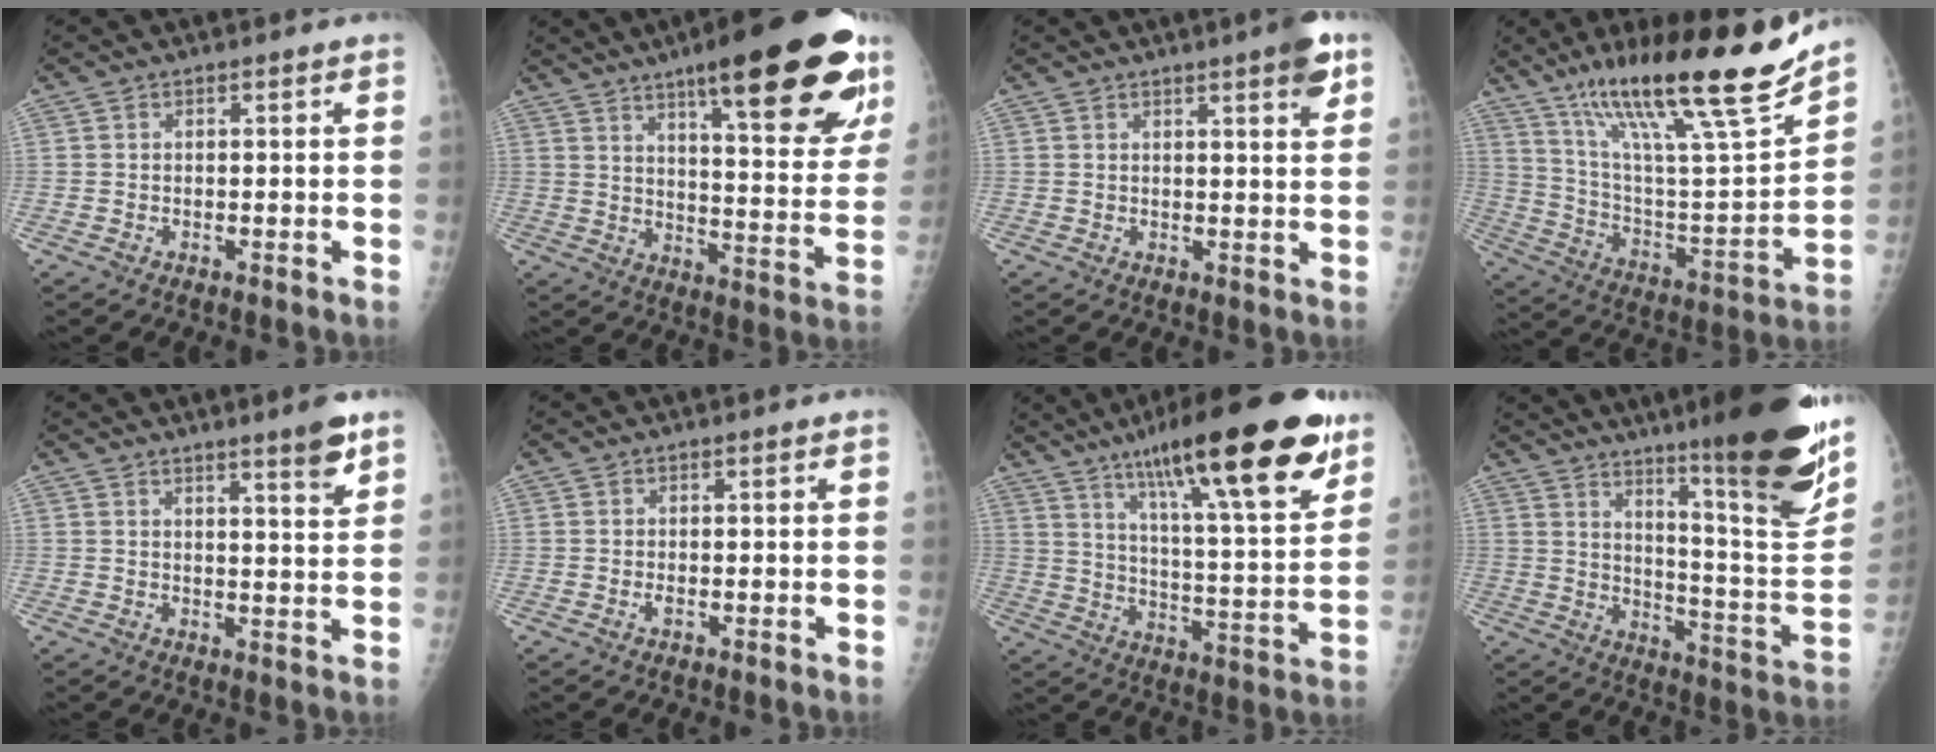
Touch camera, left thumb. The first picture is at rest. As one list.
[{"total": 26.8, "force": [16.0, 6.5, 20.5], "torque": [-0.252, -0.057, 0.224]}, {"total": 5.3, "force": [3.0, 0.8, 4.3], "torque": [-0.051, -0.012, 0.035]}, {"total": 27.2, "force": [18.5, 4.3, 19.5], "torque": [-0.306, -0.061, 0.319]}, {"total": 5.8, "force": [4.0, 0.5, 4.2], "torque": [-0.053, -0.029, 0.055]}, {"total": 1.1, "force": [-0.1, 0.4, 1.0], "torque": [-0.019, 0.003, -0.003]}, {"total": 26.8, "force": [16.2, 5.6, 20.5], "torque": [-0.299, -0.046, 0.254]}, {"total": 25.9, "force": [16.5, 3.0, 19.8], "torque": [-0.264, -0.091, 0.245]}]